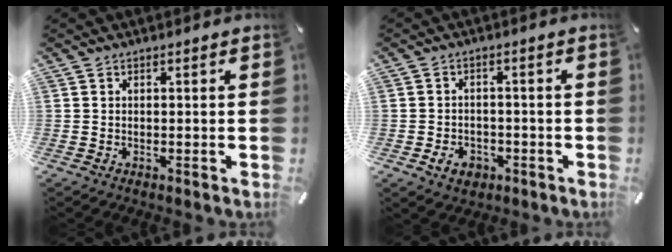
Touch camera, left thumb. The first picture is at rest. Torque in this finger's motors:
{"motor_torque": [0.59, 0.65, 0.07, 0.18, -0.01]}